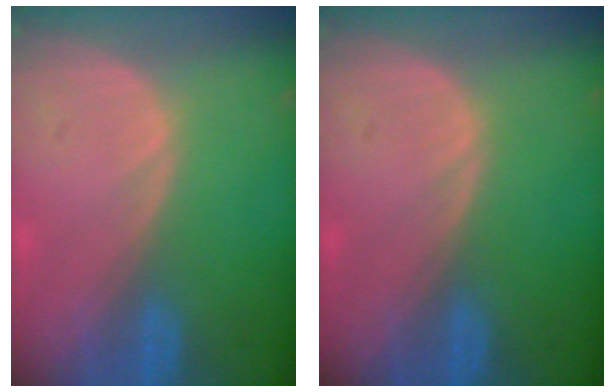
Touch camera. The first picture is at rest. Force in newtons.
{"total": 0.0}